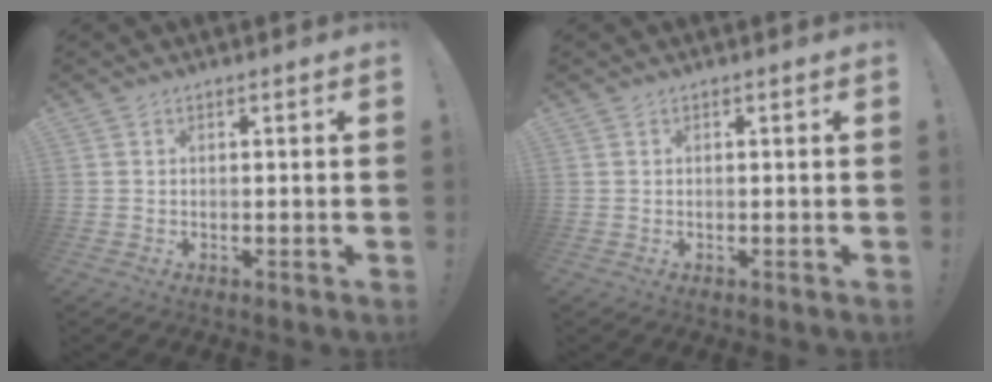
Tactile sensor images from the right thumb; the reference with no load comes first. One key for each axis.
{"total": 0.0}